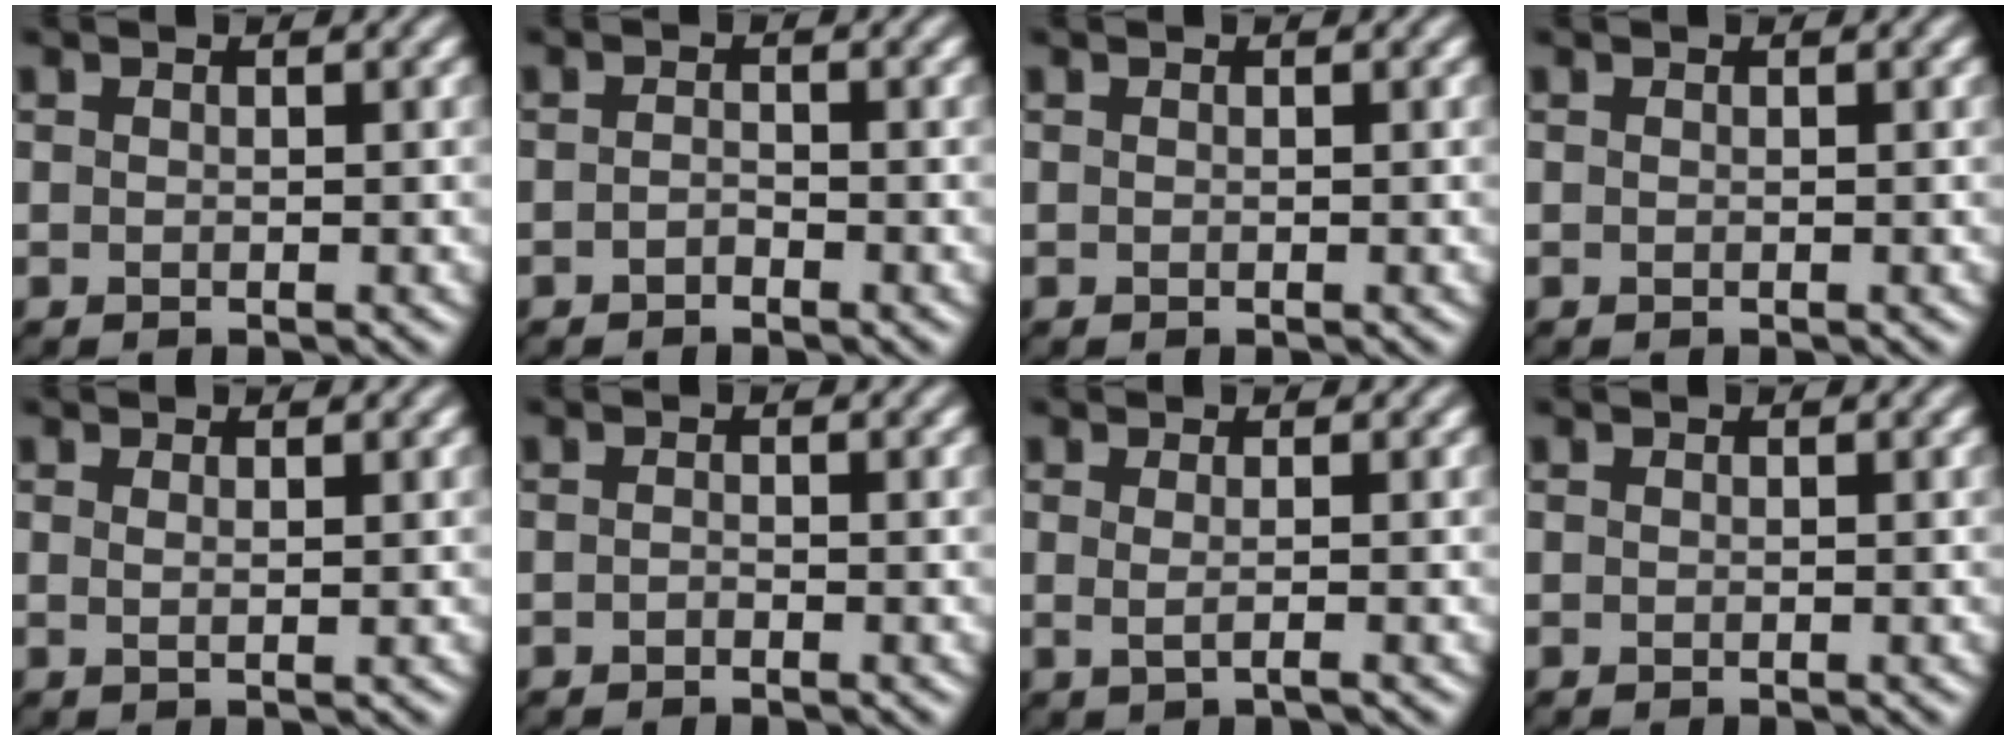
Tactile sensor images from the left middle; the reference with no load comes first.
{"total": 1.1, "force": [-1.1, 0.0, 0.0], "torque": [-0.007, 0.002, -0.022]}
{"total": 0.0}
{"total": 0.0}
{"total": 0.9, "force": [0.6, -0.2, 0.6], "torque": [-0.006, -0.002, 0.002]}
{"total": 0.8, "force": [-0.8, -0.1, 0.0], "torque": [-0.005, -0.004, -0.016]}
{"total": 1.1, "force": [-0.1, -0.1, 1.1], "torque": [-0.021, -0.002, -0.002]}
{"total": 0.0}